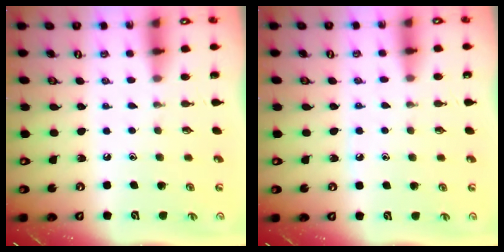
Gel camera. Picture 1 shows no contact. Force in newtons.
{"total": 4.2, "press": 4.1, "slide": 0.6}